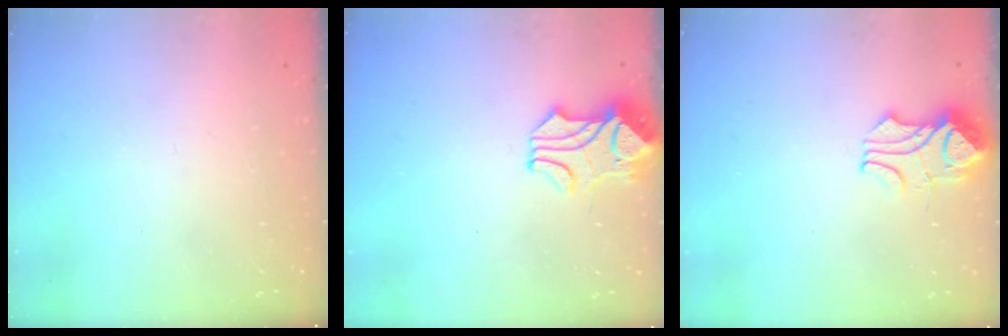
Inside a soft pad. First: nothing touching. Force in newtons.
{"total": 2.3, "press": 2.0, "slide": 1.2}
{"total": 3.8, "press": 3.7, "slide": 0.8}